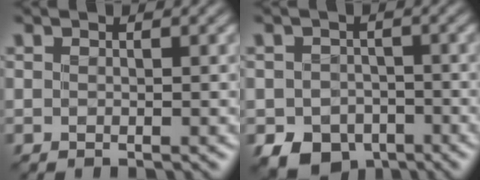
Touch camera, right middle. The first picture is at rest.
{"total": 5.4, "force": [-2.9, 3.9, 2.3], "torque": [-0.040, -0.016, -0.050]}